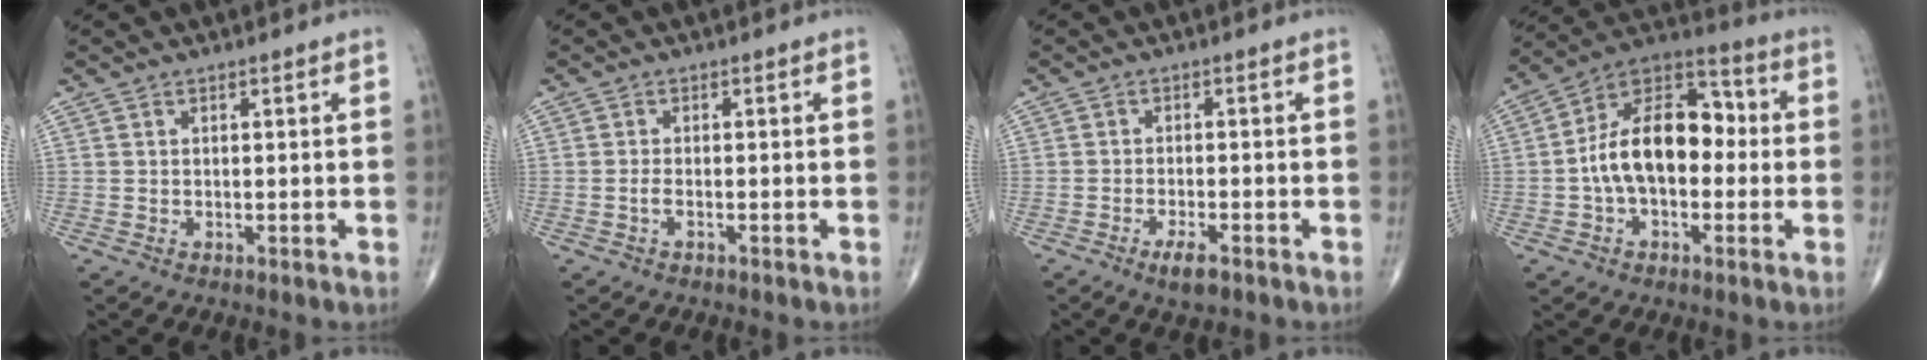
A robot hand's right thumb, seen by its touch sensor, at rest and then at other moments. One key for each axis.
{"total": 1.2, "fx": -0.6, "fy": 0.4, "fz": 1.0, "tx": -0.021, "ty": 0.004, "tz": -0.010}
{"total": 2.7, "fx": -1.6, "fy": 0.8, "fz": 2.1, "tx": -0.038, "ty": 0.001, "tz": -0.028}
{"total": 16.2, "fx": -0.8, "fy": 9.7, "fz": 12.9, "tx": -0.198, "ty": 0.048, "tz": -0.026}